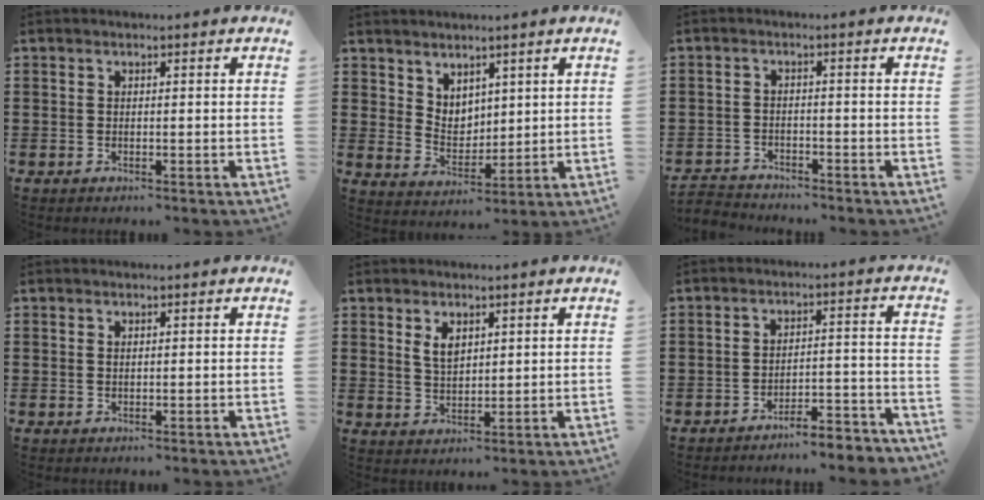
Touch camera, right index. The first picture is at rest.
{"total": 4.6, "force": [3.5, 2.8, 0.5], "torque": [-0.025, -0.002, 0.067]}
{"total": 2.4, "force": [-2.3, 0.4, -0.2], "torque": [-0.005, 0.000, -0.052]}
{"total": 0.5, "force": [0.2, 0.3, 0.3], "torque": [-0.007, 0.001, 0.005]}
{"total": 3.2, "force": [1.7, 1.8, 2.0], "torque": [-0.037, 0.001, 0.030]}
{"total": 4.3, "force": [-4.2, 0.0, 0.9], "torque": [-0.020, -0.001, -0.088]}